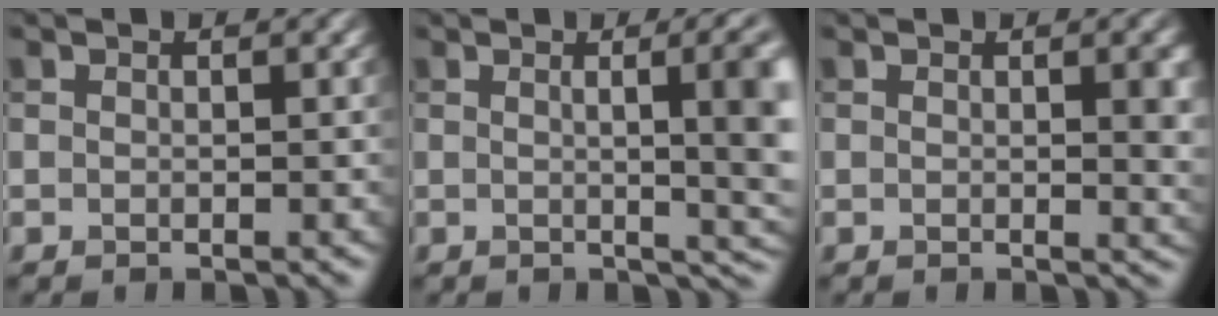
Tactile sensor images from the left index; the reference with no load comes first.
{"total": 9.4, "force": [0.8, 3.4, 8.7], "torque": [-0.055, 0.015, 0.002]}
{"total": 2.9, "force": [0.5, 0.8, 2.7], "torque": [-0.027, -0.002, 0.007]}